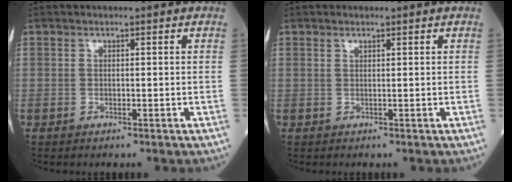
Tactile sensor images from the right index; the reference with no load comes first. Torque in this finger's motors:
{"motor_torque": [-0.20, 0.05, -0.01, -0.01]}